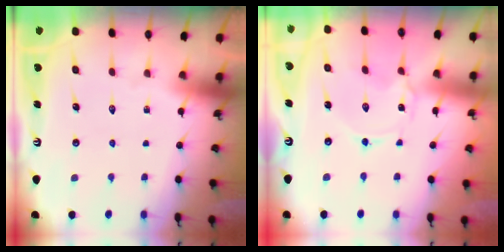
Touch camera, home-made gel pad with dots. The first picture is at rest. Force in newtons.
{"total": 1.0, "press": 1.0, "slide": 0.2}